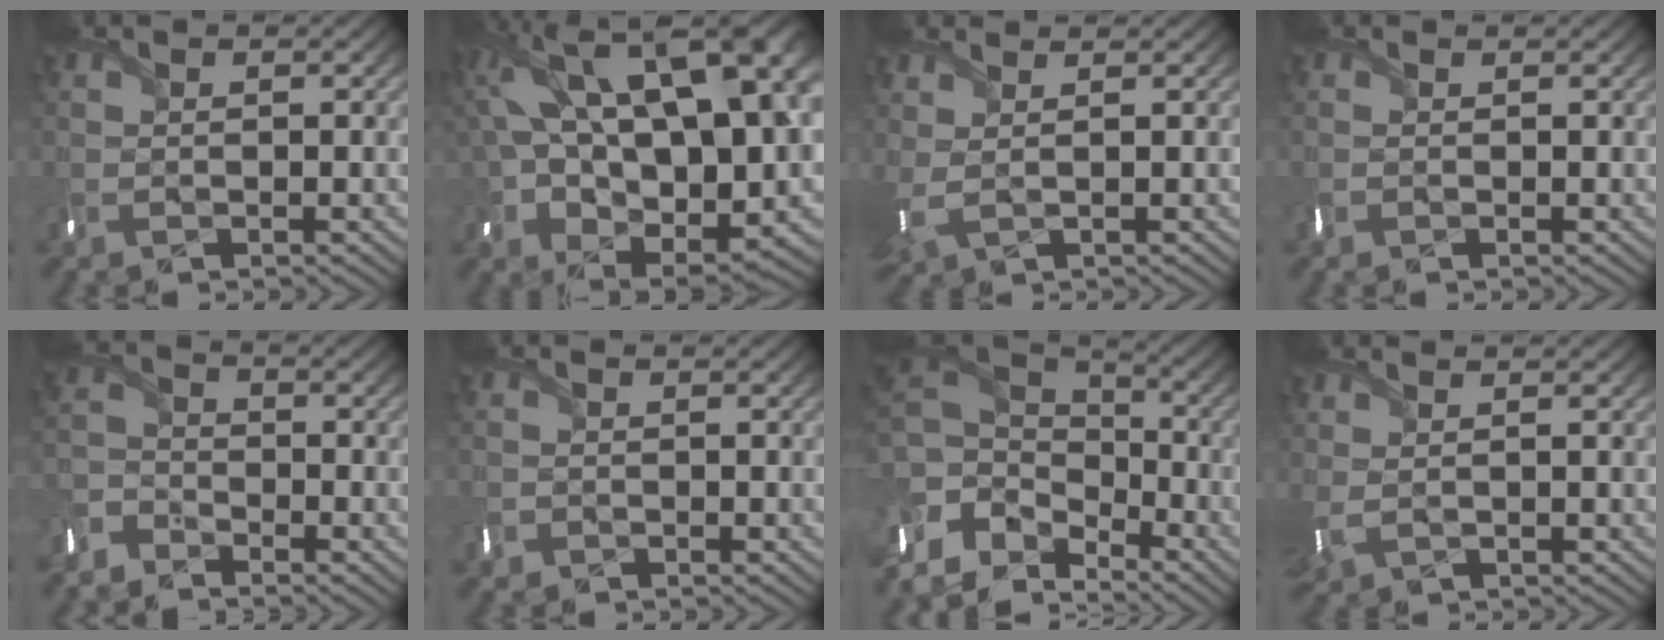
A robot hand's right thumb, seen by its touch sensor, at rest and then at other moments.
{"total": 21.9, "force": [5.3, 12.5, 17.2], "torque": [-0.319, 0.008, 0.130]}
{"total": 2.4, "force": [1.1, 0.8, 2.0], "torque": [-0.055, 0.001, 0.029]}
{"total": 1.1, "force": [0.0, -0.3, -1.1], "torque": [0.025, -0.005, 0.001]}
{"total": 3.8, "force": [-3.6, 1.1, -0.5], "torque": [0.009, -0.011, -0.087]}
{"total": 1.3, "force": [-0.6, 0.3, -1.1], "torque": [0.026, -0.008, -0.013]}
{"total": 9.4, "force": [-3.6, 6.8, 5.5], "torque": [-0.151, -0.009, -0.060]}
{"total": 1.9, "force": [0.8, 0.8, 1.6], "torque": [-0.044, -0.002, 0.018]}